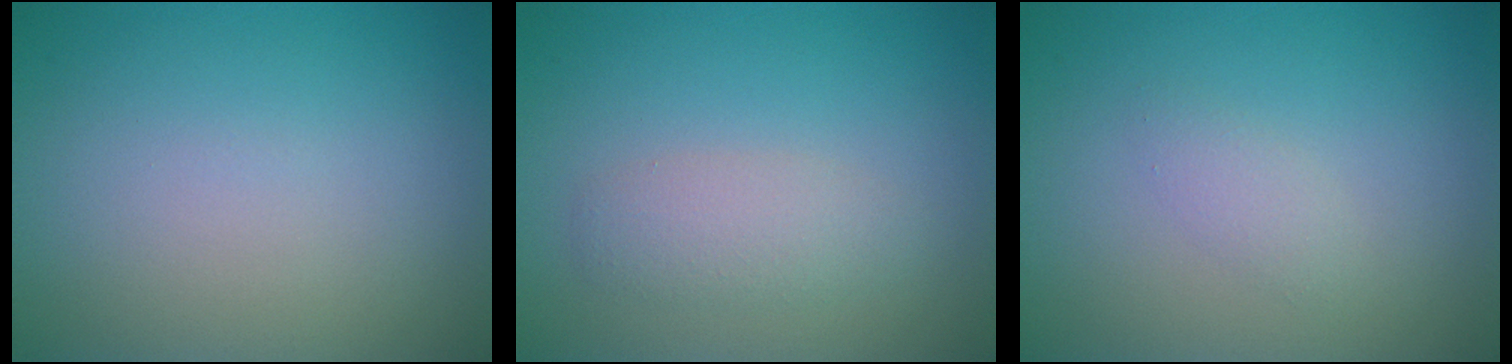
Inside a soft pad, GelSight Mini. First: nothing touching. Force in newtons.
{"total": 2.3, "press": 2.3, "slide": 0.1}
{"total": 1.1, "press": 1.1, "slide": 0.1}